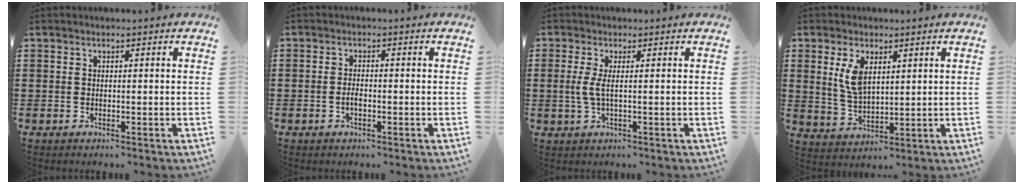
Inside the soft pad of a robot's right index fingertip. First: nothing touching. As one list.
[{"total": 1.6, "force": [-0.6, 0.7, 1.4], "torque": [-0.026, 0.002, -0.012]}, {"total": 2.7, "force": [0.0, 0.3, 2.6], "torque": [-0.067, -0.008, -0.006]}, {"total": 5.6, "force": [2.2, 2.7, 4.3], "torque": [-0.093, 0.006, 0.039]}]